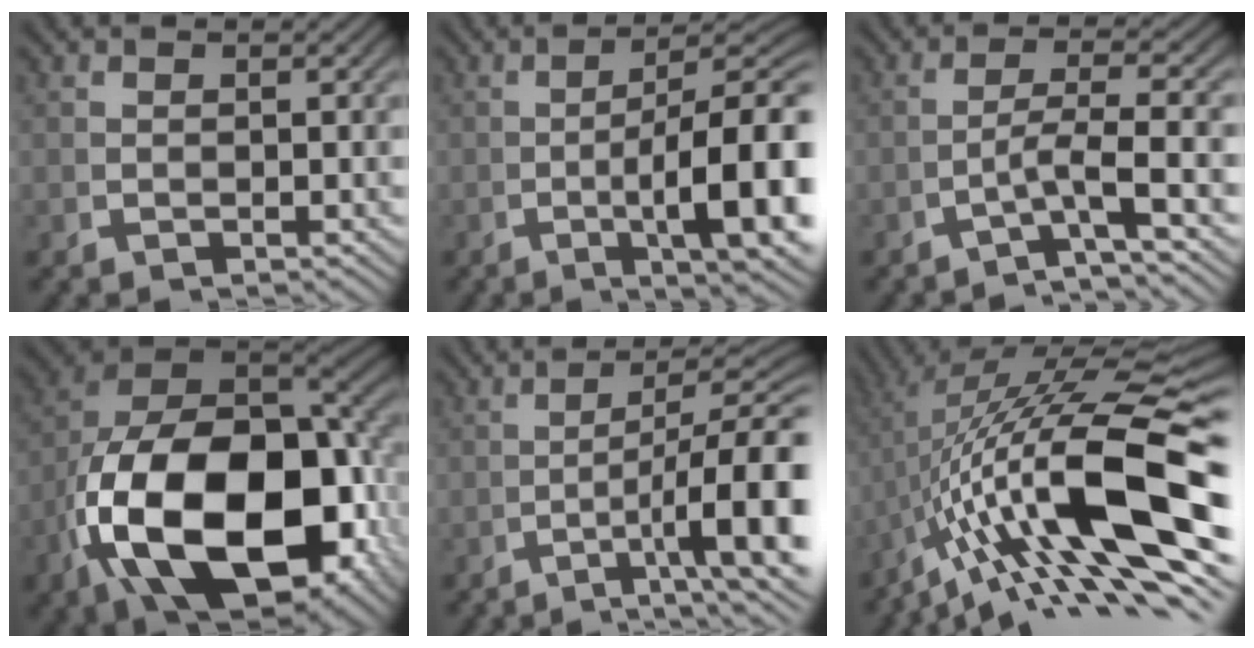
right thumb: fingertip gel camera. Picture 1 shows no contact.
{"total": 11.7, "force": [-1.5, 4.7, 10.6], "torque": [-0.170, -0.028, -0.007]}
{"total": 4.0, "force": [-1.8, 0.4, 3.5], "torque": [-0.077, -0.010, -0.020]}
{"total": 24.6, "force": [-3.0, 15.4, 18.9], "torque": [-0.395, -0.097, 0.006]}
{"total": 9.5, "force": [-2.0, 4.1, 8.3], "torque": [-0.136, -0.023, -0.019]}
{"total": 15.4, "force": [-1.6, 5.7, 14.2], "torque": [-0.257, -0.021, 0.002]}